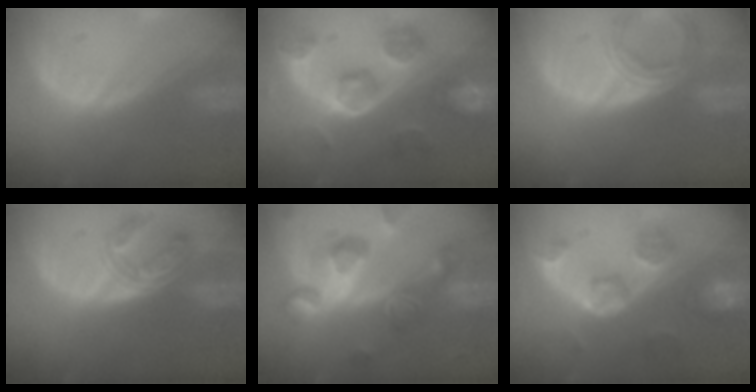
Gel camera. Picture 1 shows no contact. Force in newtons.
{"total": 9.1, "press": 9.0, "slide": 1.4}
{"total": 6.0, "press": 5.5, "slide": 2.3}
{"total": 5.5, "press": 5.4, "slide": 1.0}
{"total": 10.5, "press": 9.4, "slide": 4.7}
{"total": 8.6, "press": 7.7, "slide": 3.8}